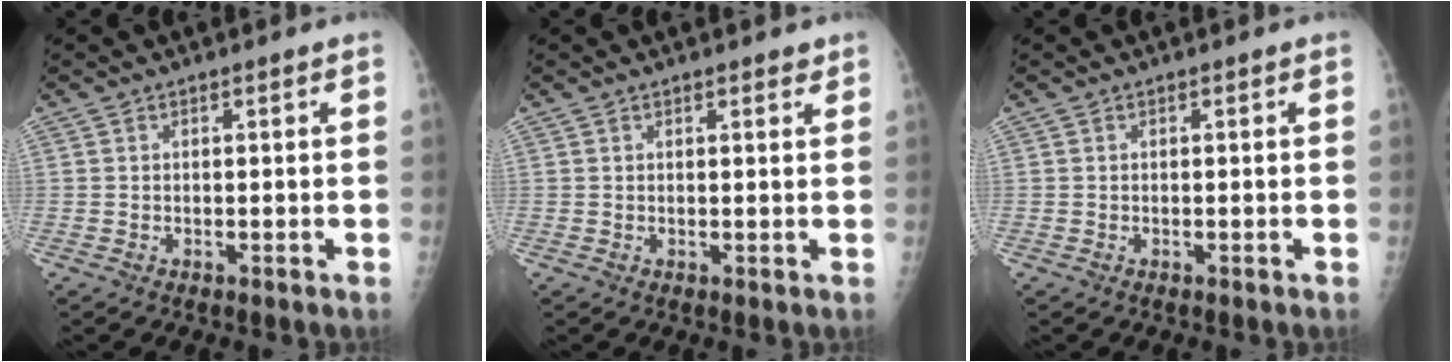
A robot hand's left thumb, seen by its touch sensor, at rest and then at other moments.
{"total": 1.7, "force": [1.3, 0.5, 0.9], "torque": [-0.008, -0.005, 0.016]}
{"total": 0.0}